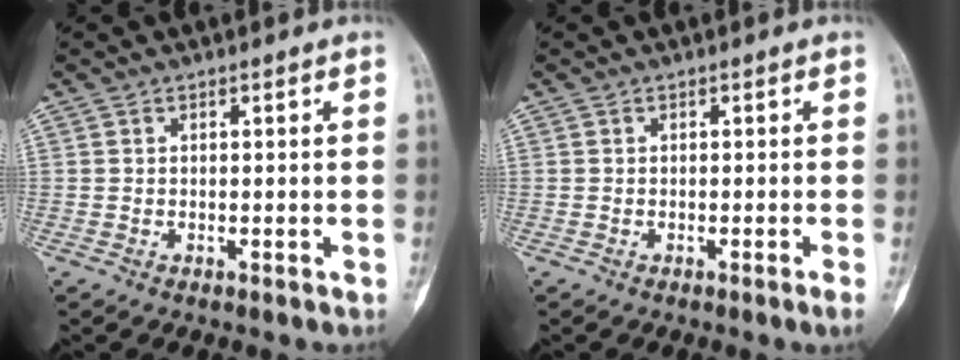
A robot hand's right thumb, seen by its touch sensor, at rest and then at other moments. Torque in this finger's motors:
{"motor_torque": [-0.04, -0.18, -0.02, -0.07, -0.02]}